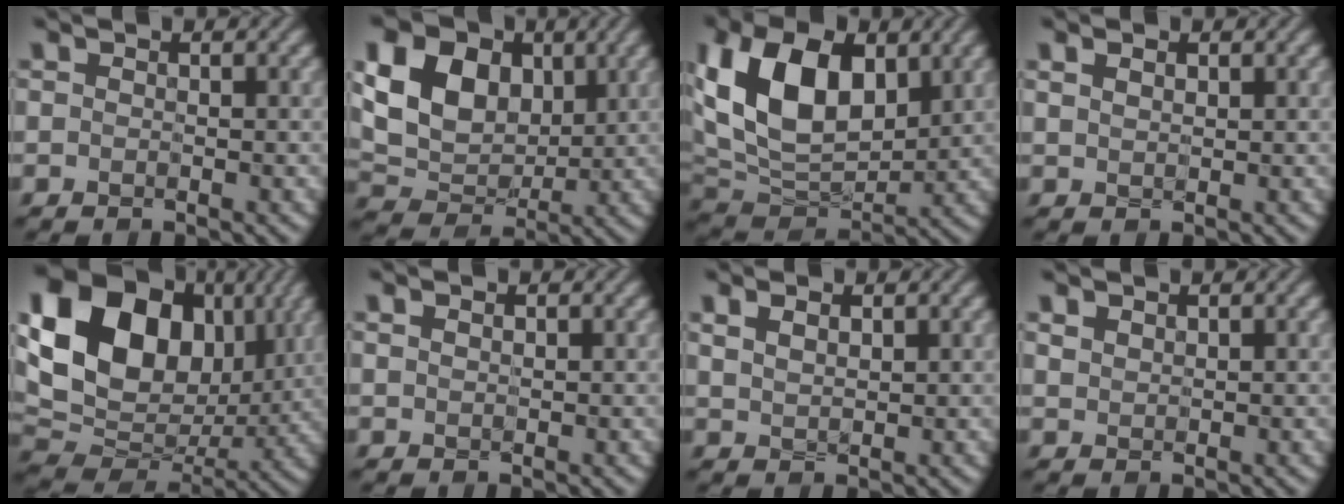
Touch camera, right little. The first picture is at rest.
{"total": 9.6, "force": [2.4, 7.0, 6.2], "torque": [-0.131, 0.011, 0.031]}
{"total": 12.3, "force": [3.0, 7.8, 9.0], "torque": [-0.195, 0.007, 0.052]}
{"total": 1.2, "force": [0.6, 0.7, 0.8], "torque": [-0.015, 0.003, 0.013]}
{"total": 17.5, "force": [4.8, 12.7, 11.0], "torque": [-0.210, 0.030, 0.086]}
{"total": 0.6, "force": [0.4, 0.4, 0.4], "torque": [-0.007, 0.003, 0.005]}
{"total": 2.0, "force": [0.9, 1.1, 1.4], "torque": [-0.030, 0.002, 0.019]}
{"total": 1.4, "force": [1.0, 0.8, 0.5], "torque": [-0.016, -0.001, 0.027]}